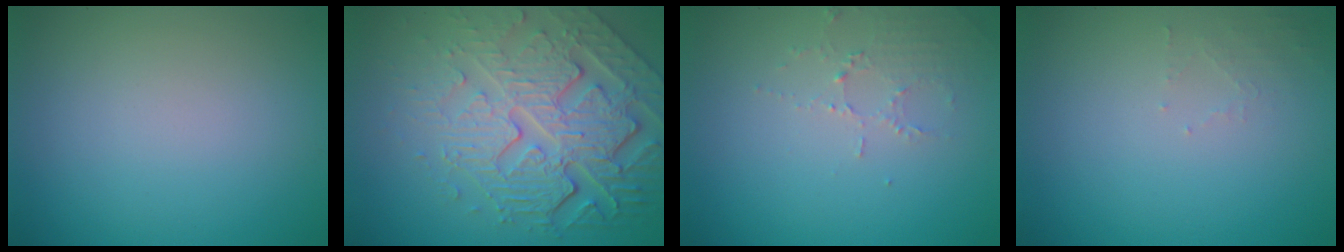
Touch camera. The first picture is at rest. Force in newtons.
{"total": 8.4, "press": 5.9, "slide": 6.0}
{"total": 1.9, "press": 1.8, "slide": 0.4}
{"total": 1.0, "press": 1.0, "slide": 0.2}